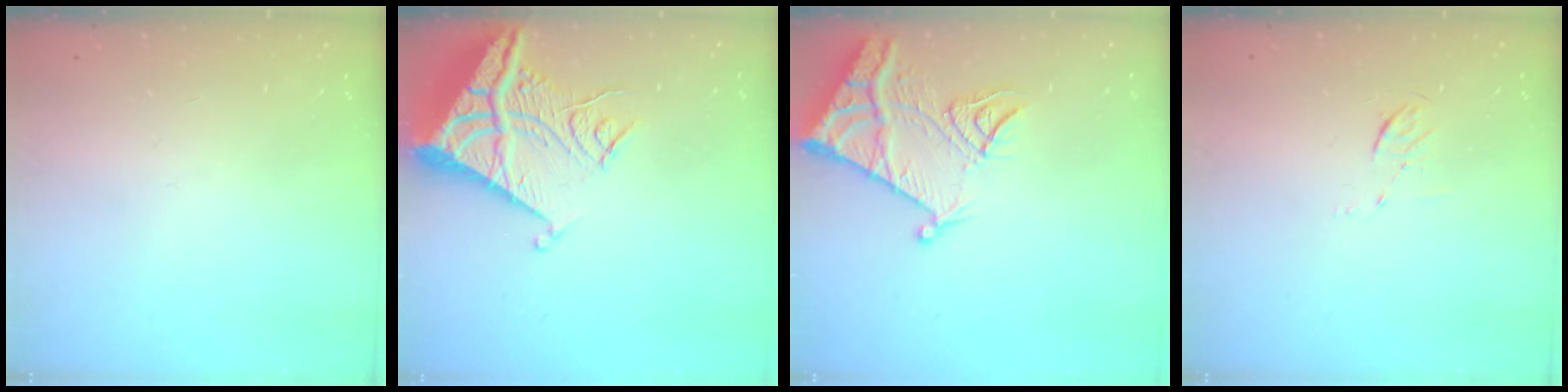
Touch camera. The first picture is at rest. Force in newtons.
{"total": 16.7, "press": 16.6, "slide": 1.8}
{"total": 12.8, "press": 12.7, "slide": 1.2}
{"total": 4.0, "press": 3.7, "slide": 1.4}